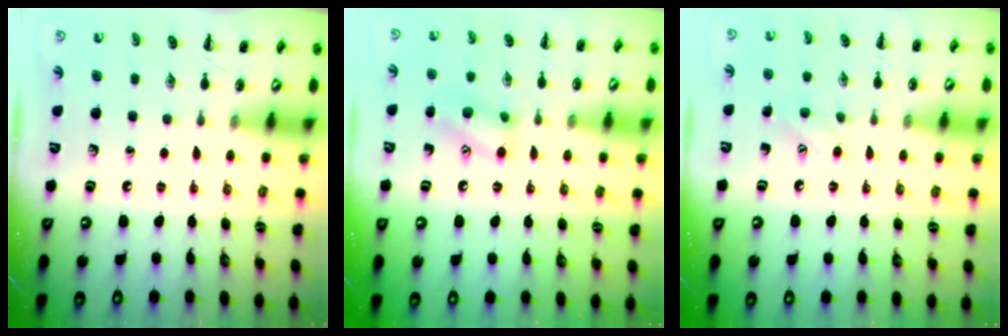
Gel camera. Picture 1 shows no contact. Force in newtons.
{"total": 9.9, "press": 9.9, "slide": 0.8}
{"total": 6.7, "press": 6.6, "slide": 1.5}